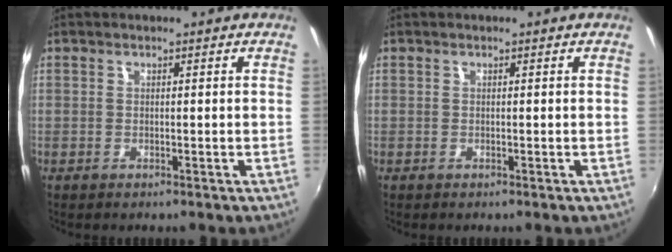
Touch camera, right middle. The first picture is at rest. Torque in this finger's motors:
{"motor_torque": [0.10, -0.29, 0.04, 0.00]}